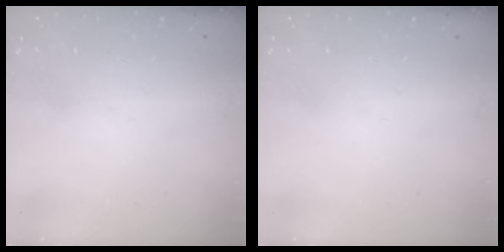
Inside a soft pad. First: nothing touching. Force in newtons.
{"total": 0.0}